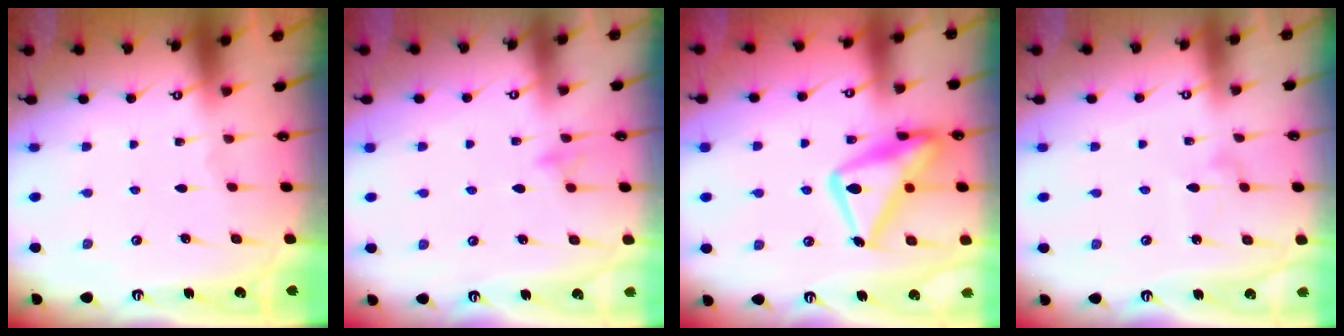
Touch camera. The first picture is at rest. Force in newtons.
{"total": 8.3, "press": 8.2, "slide": 0.9}
{"total": 18.6, "press": 18.5, "slide": 1.3}
{"total": 4.6, "press": 4.6, "slide": 0.4}